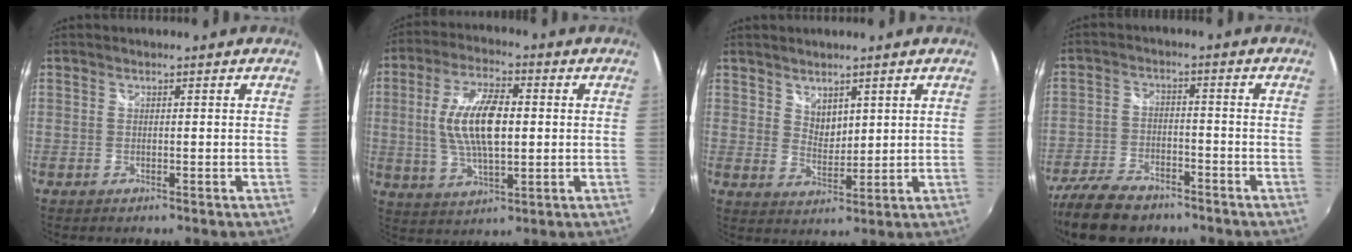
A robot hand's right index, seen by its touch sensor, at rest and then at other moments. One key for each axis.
{"total": 12.7, "fx": 0.8, "fy": 5.3, "fz": 11.5, "tx": -0.223, "ty": 0.005, "tz": 0.016}
{"total": 3.9, "fx": 2.8, "fy": 2.2, "fz": 1.6, "tx": -0.018, "ty": 0.000, "tz": 0.053}
{"total": 12.5, "fx": -9.6, "fy": 5.6, "fz": 5.8, "tx": -0.151, "ty": -0.018, "tz": -0.173}